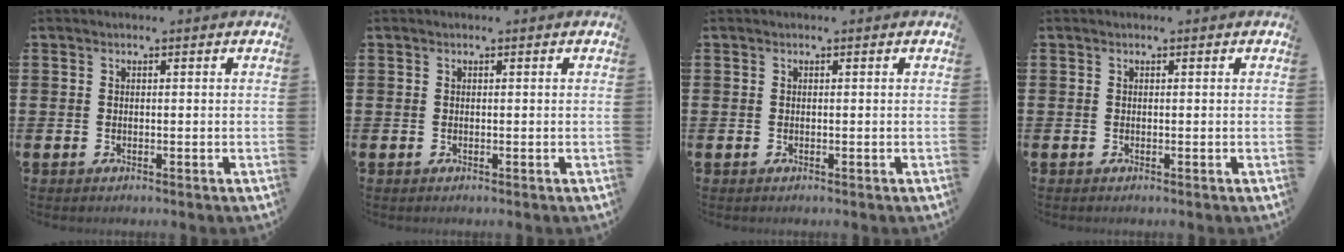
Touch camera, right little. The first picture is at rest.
{"total": 0.0}
{"total": 0.0}
{"total": 0.0}